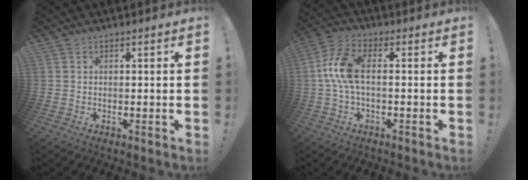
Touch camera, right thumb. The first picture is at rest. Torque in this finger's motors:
{"motor_torque": [0.39, 0.19, 1.13, -0.20, 0.30]}